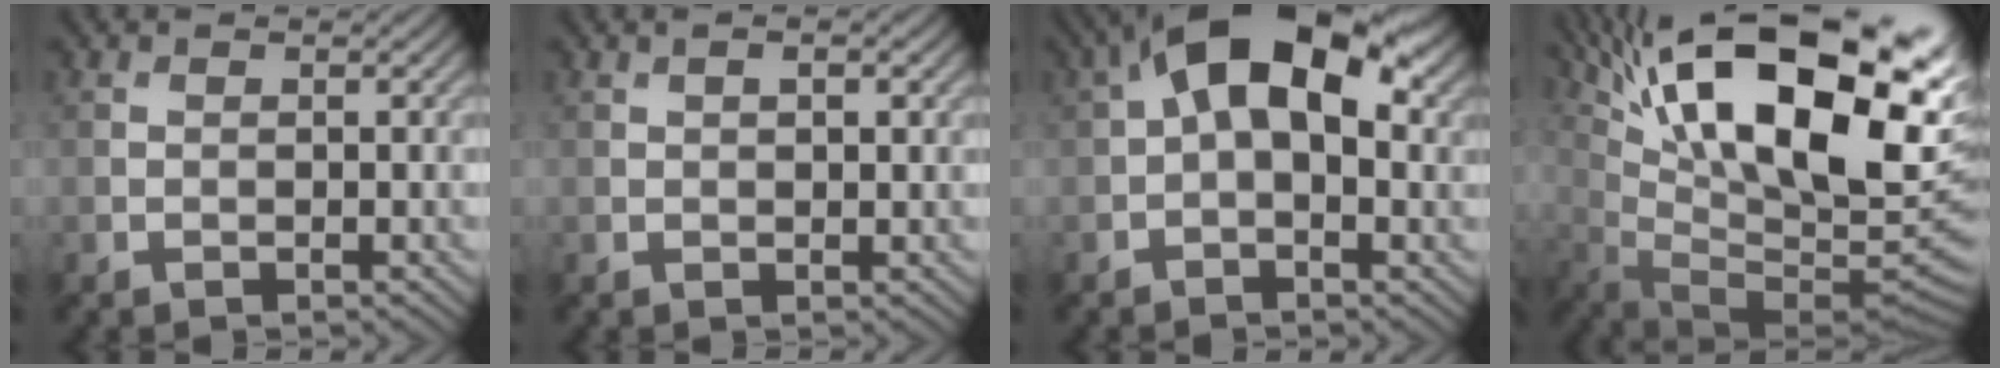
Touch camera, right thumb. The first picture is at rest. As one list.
[{"total": 2.0, "force": [0.8, 0.8, 1.7], "torque": [-0.027, -0.001, 0.016]}, {"total": 12.8, "force": [3.4, 6.9, 10.2], "torque": [-0.172, 0.018, 0.047]}, {"total": 22.1, "force": [9.8, 7.5, 18.3], "torque": [-0.275, 0.040, 0.164]}]